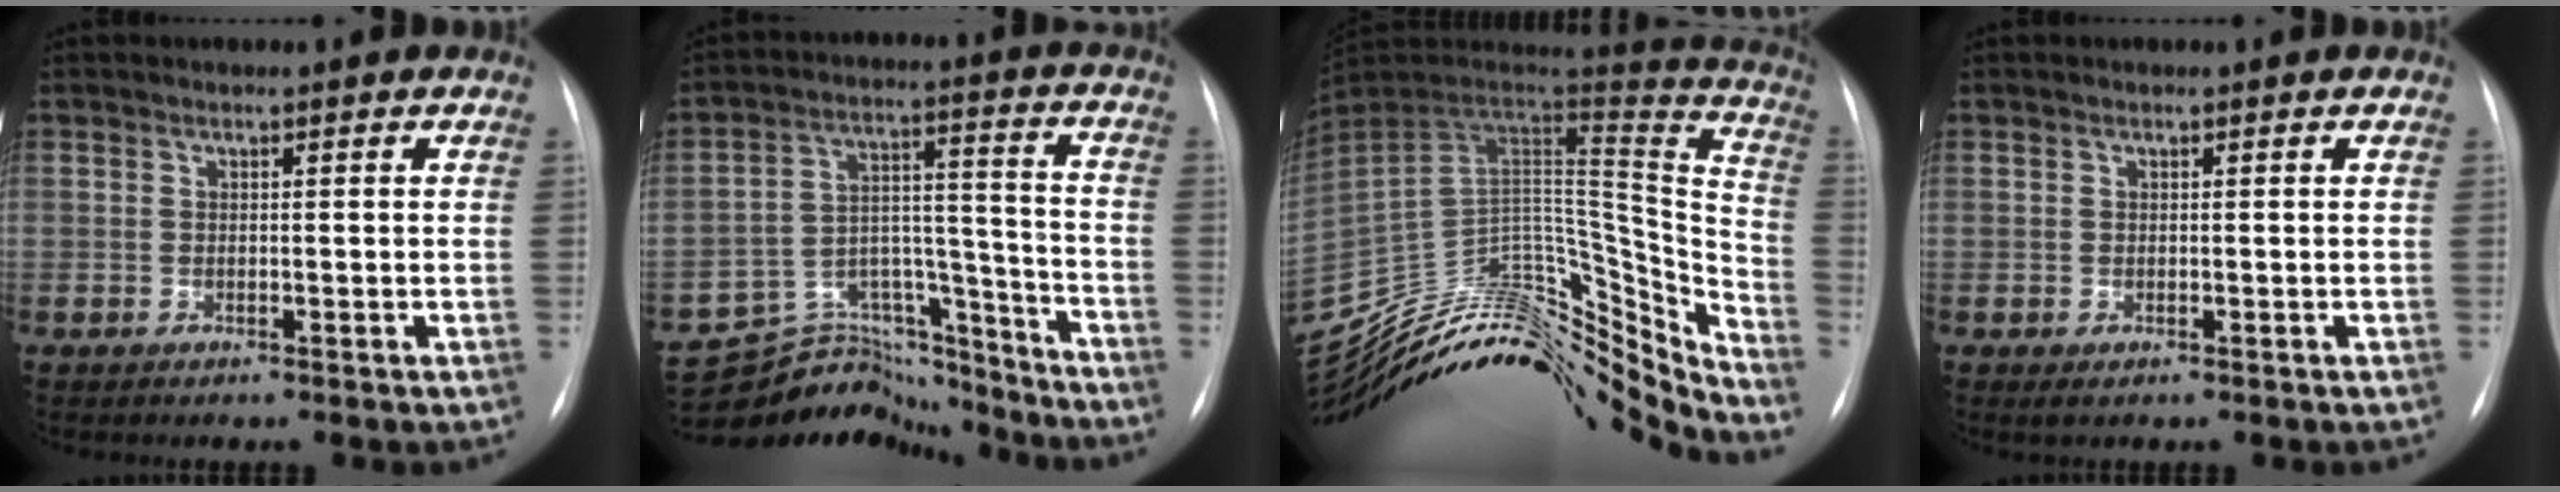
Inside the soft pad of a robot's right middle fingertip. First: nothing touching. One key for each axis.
{"total": 14.5, "fx": -14.0, "fy": 3.7, "fz": 0.0, "tx": 0.014, "ty": 0.072, "tz": -0.221}
{"total": 31.9, "fx": -27.5, "fy": 10.5, "fz": 12.3, "tx": -0.206, "ty": 0.025, "tz": -0.413}
{"total": 0.6, "fx": -0.2, "fy": 0.3, "fz": 0.5, "tx": -0.009, "ty": -0.003, "tz": -0.001}